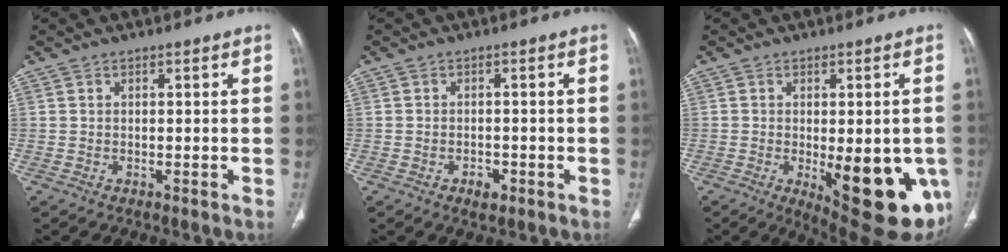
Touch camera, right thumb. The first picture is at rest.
{"total": 2.3, "force": [-1.2, 1.5, 1.3], "torque": [-0.016, 0.003, -0.013]}
{"total": 18.9, "force": [-5.2, 7.2, 16.7], "torque": [-0.153, -0.018, -0.043]}